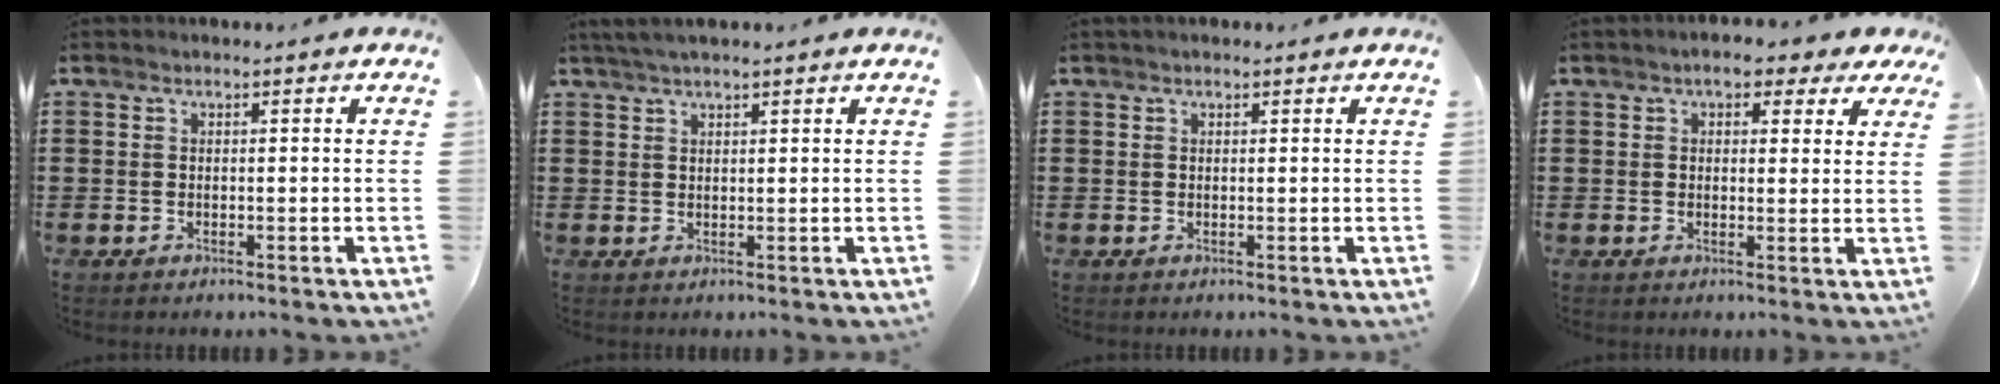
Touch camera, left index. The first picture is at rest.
{"total": 2.0, "force": [1.6, 0.2, 1.1], "torque": [-0.023, 0.002, 0.031]}
{"total": 0.6, "force": [0.4, 0.3, 0.3], "torque": [-0.006, 0.003, 0.008]}
{"total": 3.8, "force": [2.7, 1.5, 2.2], "torque": [-0.044, 0.003, 0.045]}